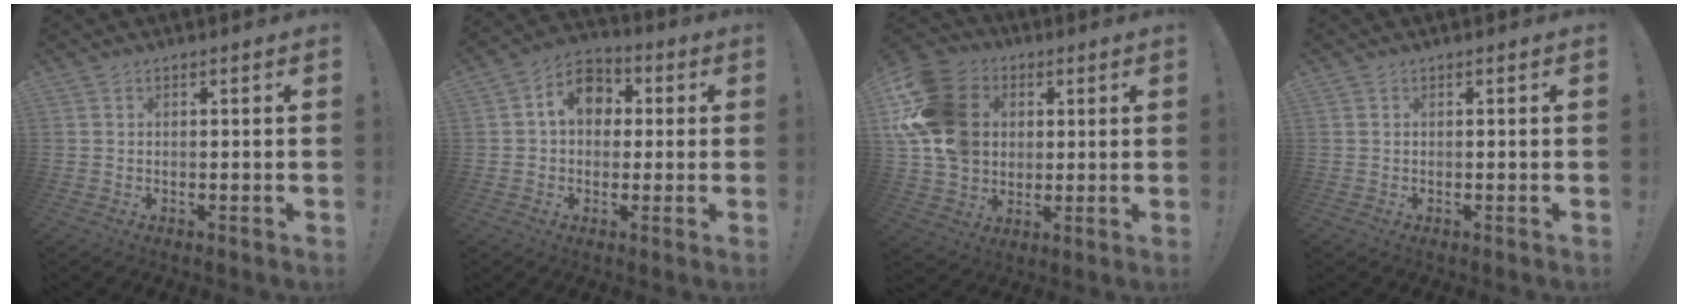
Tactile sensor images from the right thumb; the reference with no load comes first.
{"total": 10.4, "force": [2.2, 8.0, 6.2], "torque": [-0.090, 0.010, 0.043]}
{"total": 20.0, "force": [3.8, 16.0, 11.3], "torque": [-0.201, -0.010, 0.081]}
{"total": 0.0}